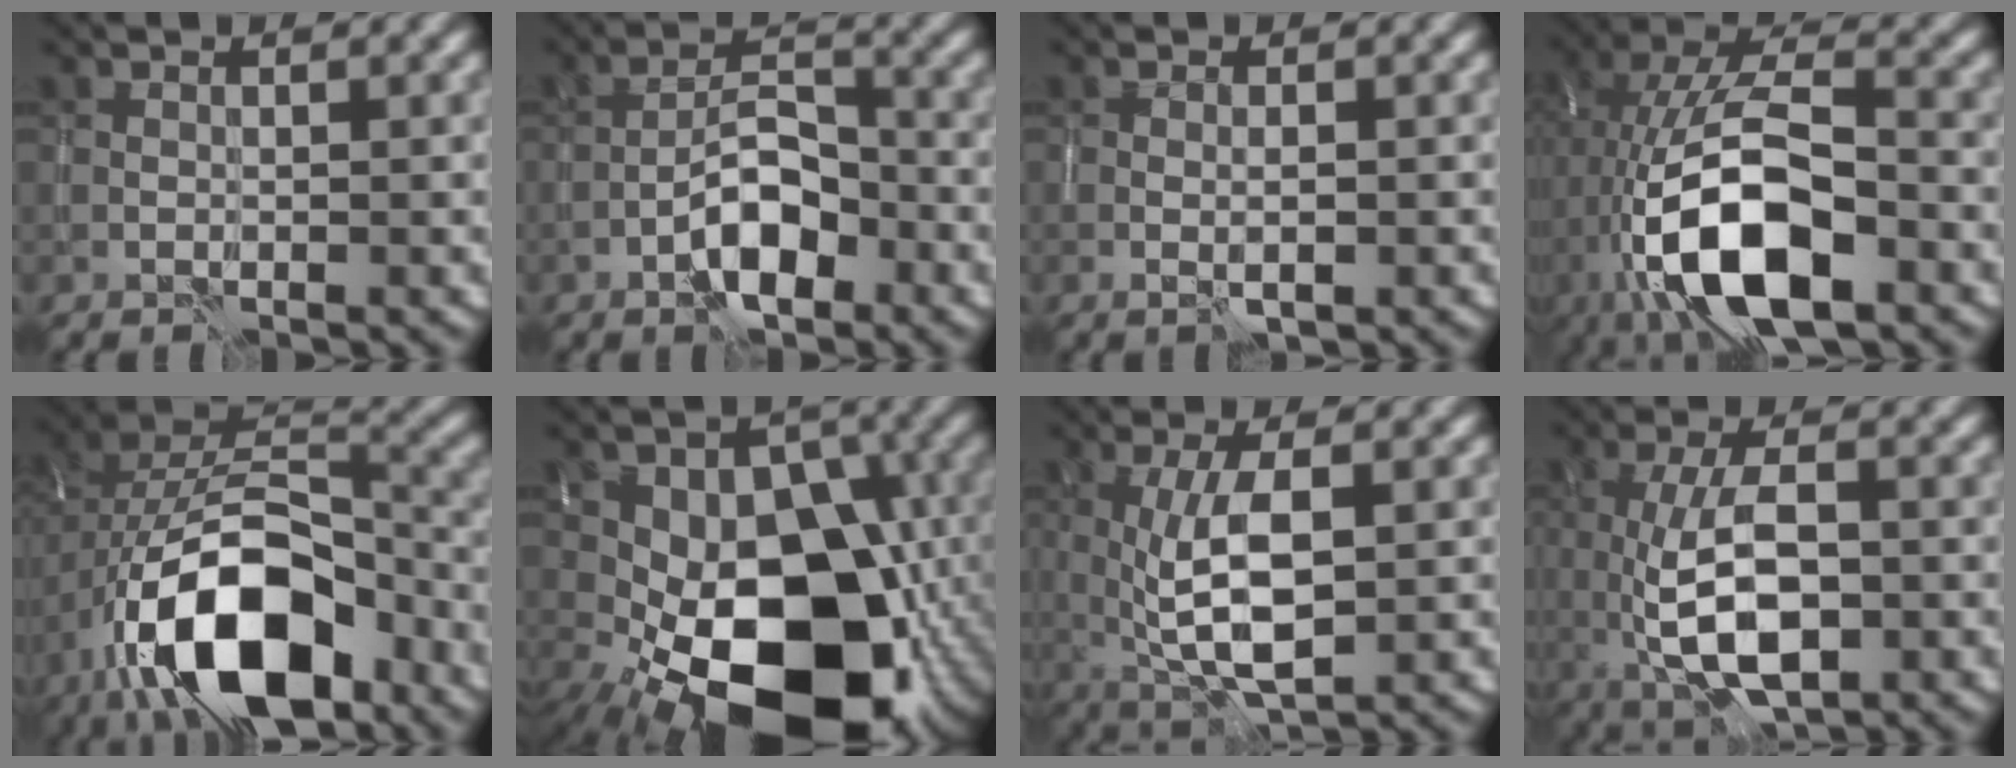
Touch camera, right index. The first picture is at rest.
{"total": 4.7, "force": [-2.6, 1.8, 3.5], "torque": [-0.054, 0.012, -0.048]}
{"total": 1.3, "force": [-0.3, 0.2, 1.2], "torque": [-0.022, -0.002, -0.004]}
{"total": 13.1, "force": [-4.0, 5.6, 11.1], "torque": [-0.202, 0.014, -0.078]}
{"total": 13.9, "force": [-6.8, 6.8, 10.1], "torque": [-0.176, -0.004, -0.120]}
{"total": 17.8, "force": [-5.6, 10.8, 13.0], "torque": [-0.158, 0.010, -0.095]}
{"total": 6.3, "force": [0.1, 2.3, 5.9], "torque": [-0.118, -0.006, 0.005]}
{"total": 7.6, "force": [-0.8, 3.2, 6.8], "torque": [-0.137, -0.004, -0.011]}